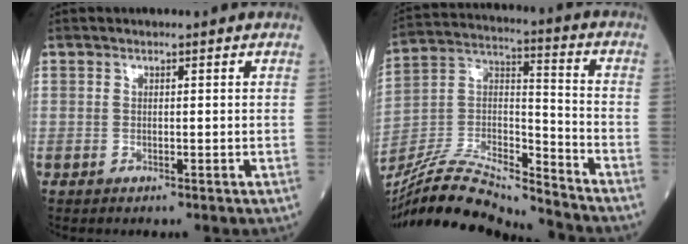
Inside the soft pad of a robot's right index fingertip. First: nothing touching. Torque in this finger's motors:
{"motor_torque": [-0.04, -0.17, 0.26, 0.04]}